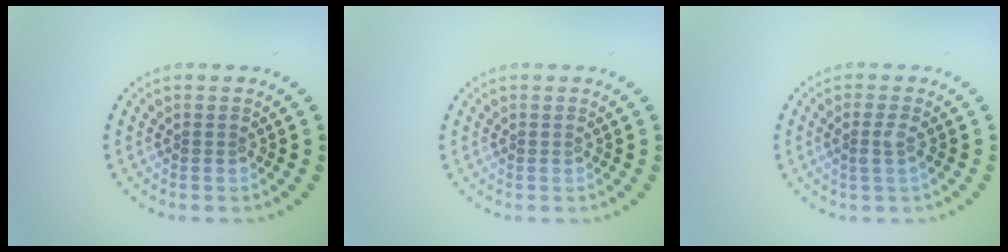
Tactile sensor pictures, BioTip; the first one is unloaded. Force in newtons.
{"total": 0.0}
{"total": 1.3, "press": 1.2, "slide": 0.6}